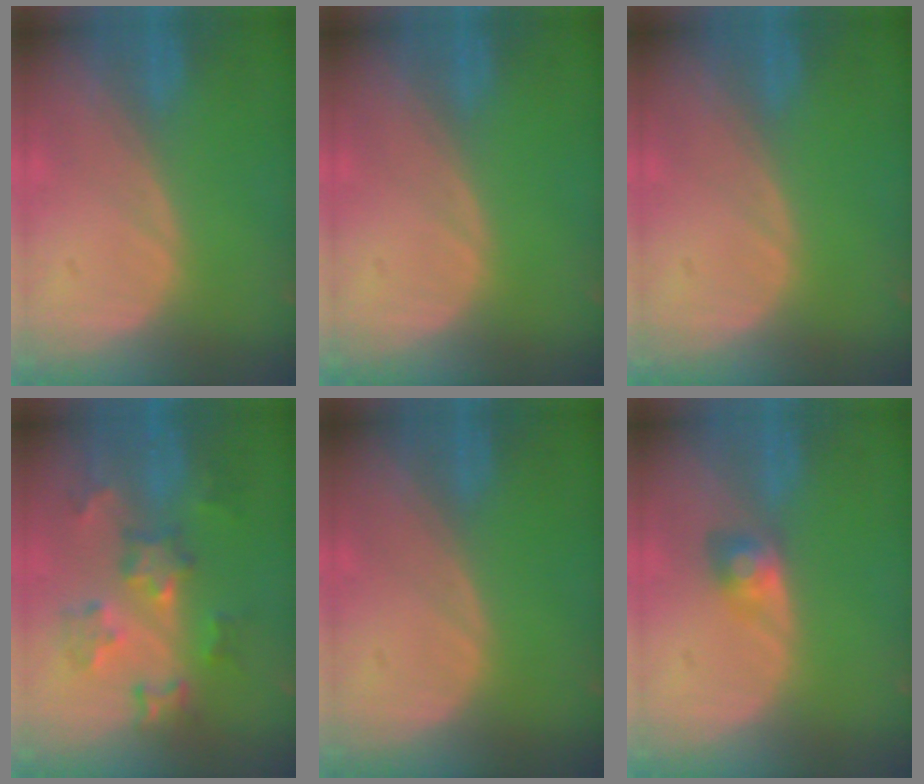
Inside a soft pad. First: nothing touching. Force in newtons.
{"total": 0.0}
{"total": 0.0}
{"total": 7.2, "press": 7.2, "slide": 0.5}
{"total": 0.0}
{"total": 2.7, "press": 2.7, "slide": 0.0}